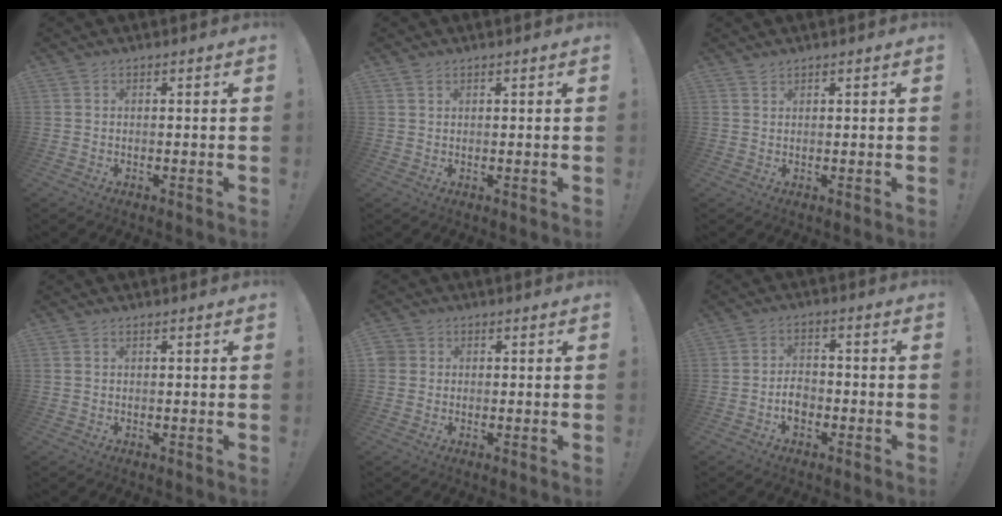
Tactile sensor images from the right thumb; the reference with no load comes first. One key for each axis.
{"total": 1.0, "fx": 0.8, "fy": 0.5, "fz": 0.4, "tx": -0.002, "ty": -0.003, "tz": 0.014}
{"total": 1.0, "fx": 0.9, "fy": 0.2, "fz": 0.2, "tx": -0.001, "ty": -0.004, "tz": 0.018}
{"total": 0.8, "fx": 0.6, "fy": 0.3, "fz": 0.4, "tx": -0.006, "ty": -0.001, "tz": 0.010}
{"total": 2.6, "fx": 0.6, "fy": 2.4, "fz": 0.7, "tx": -0.012, "ty": 0.003, "tz": 0.012}
{"total": 5.0, "fx": -2.1, "fy": 3.3, "fz": 3.0, "tx": -0.034, "ty": 0.006, "tz": -0.039}